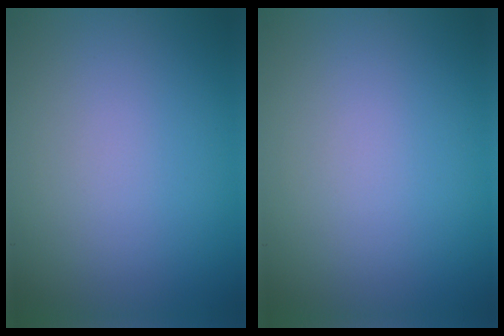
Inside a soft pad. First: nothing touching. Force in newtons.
{"total": 0.0}